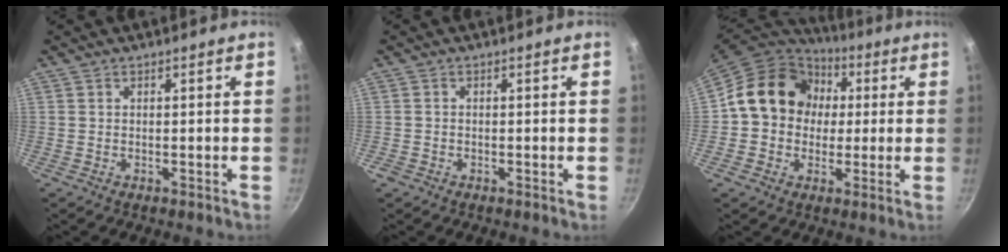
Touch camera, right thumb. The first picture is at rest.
{"total": 0.8, "force": [-0.5, 0.6, 0.3], "torque": [-0.006, 0.002, -0.010]}
{"total": 16.4, "force": [2.1, 14.0, 8.3], "torque": [-0.107, 0.033, 0.020]}